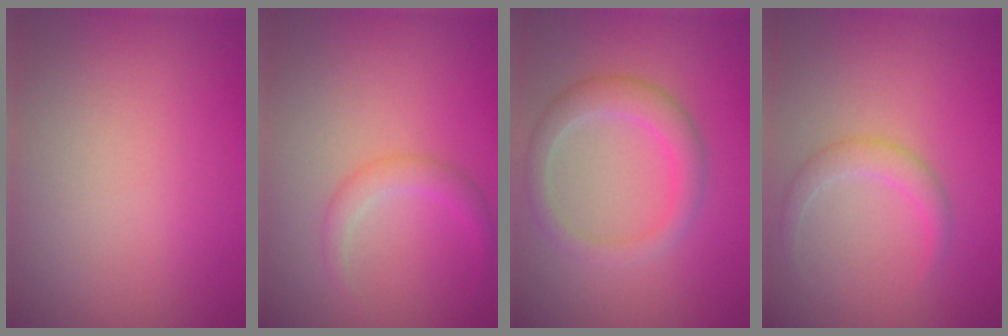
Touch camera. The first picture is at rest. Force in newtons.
{"total": 1.7, "press": 1.7, "slide": 0.1}
{"total": 3.1, "press": 3.1, "slide": 0.1}
{"total": 1.8, "press": 1.8, "slide": 0.2}